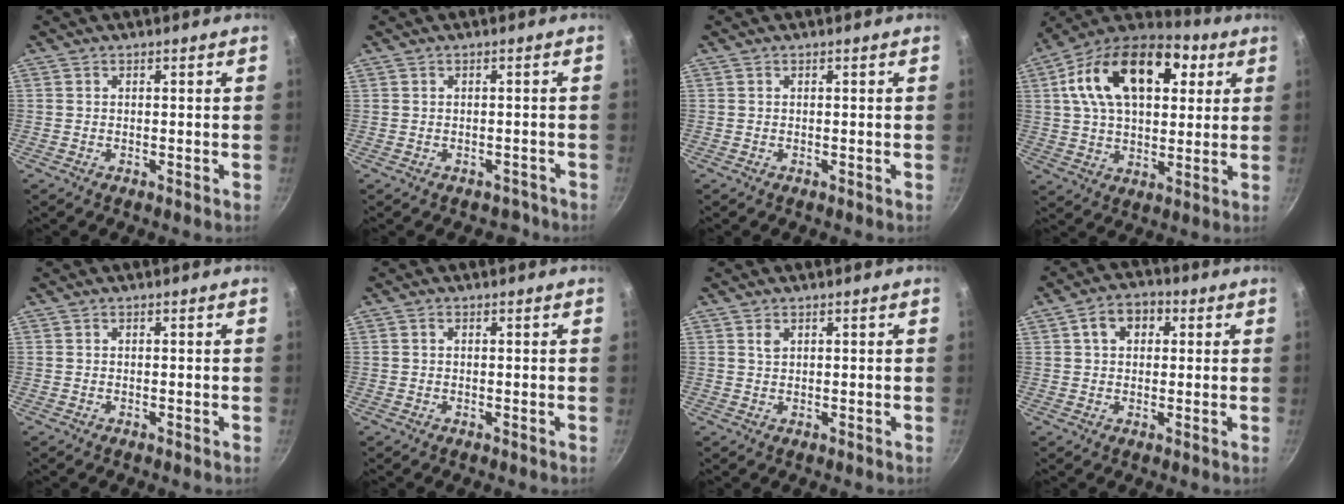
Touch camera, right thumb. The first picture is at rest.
{"total": 2.0, "force": [-1.5, 1.3, 0.1], "torque": [0.025, 0.034, -0.001]}
{"total": 0.0}
{"total": 23.2, "force": [7.2, 14.1, 16.9], "torque": [-0.270, 0.009, 0.103]}
{"total": 0.0}
{"total": 0.6, "force": [0.1, 0.4, 0.5], "torque": [-0.008, 0.003, 0.003]}
{"total": 1.3, "force": [0.7, 0.8, 0.8], "torque": [-0.012, -0.002, 0.013]}
{"total": 6.6, "force": [2.0, 4.7, 4.1], "torque": [-0.040, 0.012, 0.022]}